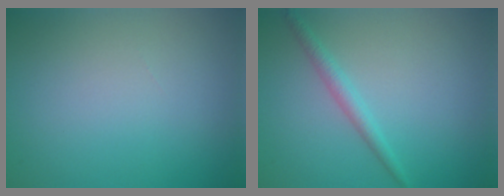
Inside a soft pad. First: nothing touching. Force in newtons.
{"total": 1.7, "press": 1.7, "slide": 0.0}